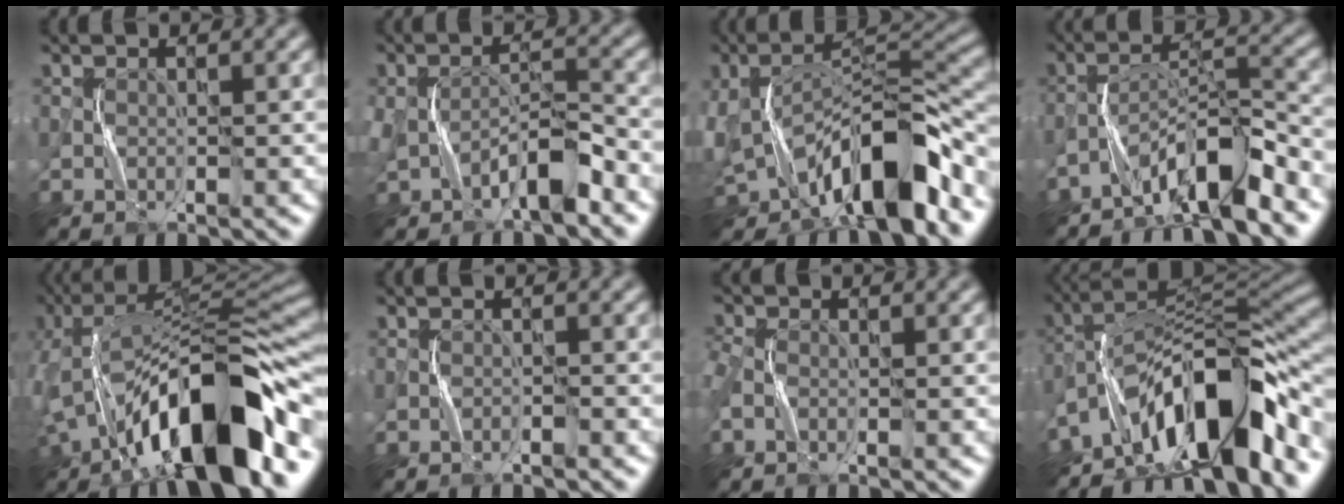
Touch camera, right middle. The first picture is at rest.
{"total": 5.0, "force": [-2.2, 2.4, 3.9], "torque": [-0.073, 0.005, -0.038]}
{"total": 11.9, "force": [-4.8, 5.2, 9.5], "torque": [-0.151, 0.012, -0.090]}
{"total": 6.3, "force": [-4.6, 1.1, 4.1], "torque": [-0.068, 0.013, -0.083]}
{"total": 13.7, "force": [-5.7, 4.3, 11.8], "torque": [-0.186, 0.027, -0.095]}
{"total": 0.7, "force": [-0.6, 0.0, 0.3], "torque": [-0.006, 0.006, -0.012]}
{"total": 2.0, "force": [-0.6, 1.4, 1.3], "torque": [-0.041, -0.001, -0.019]}
{"total": 12.0, "force": [-7.0, 3.9, 8.9], "torque": [-0.127, 0.019, -0.133]}